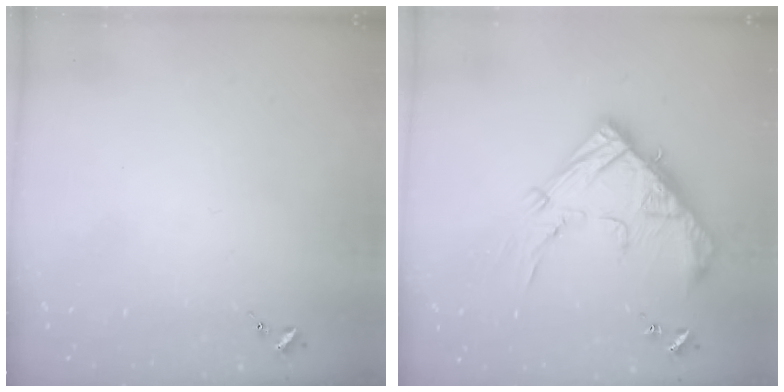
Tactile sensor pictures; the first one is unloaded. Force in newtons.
{"total": 19.5, "press": 19.4, "slide": 1.8}